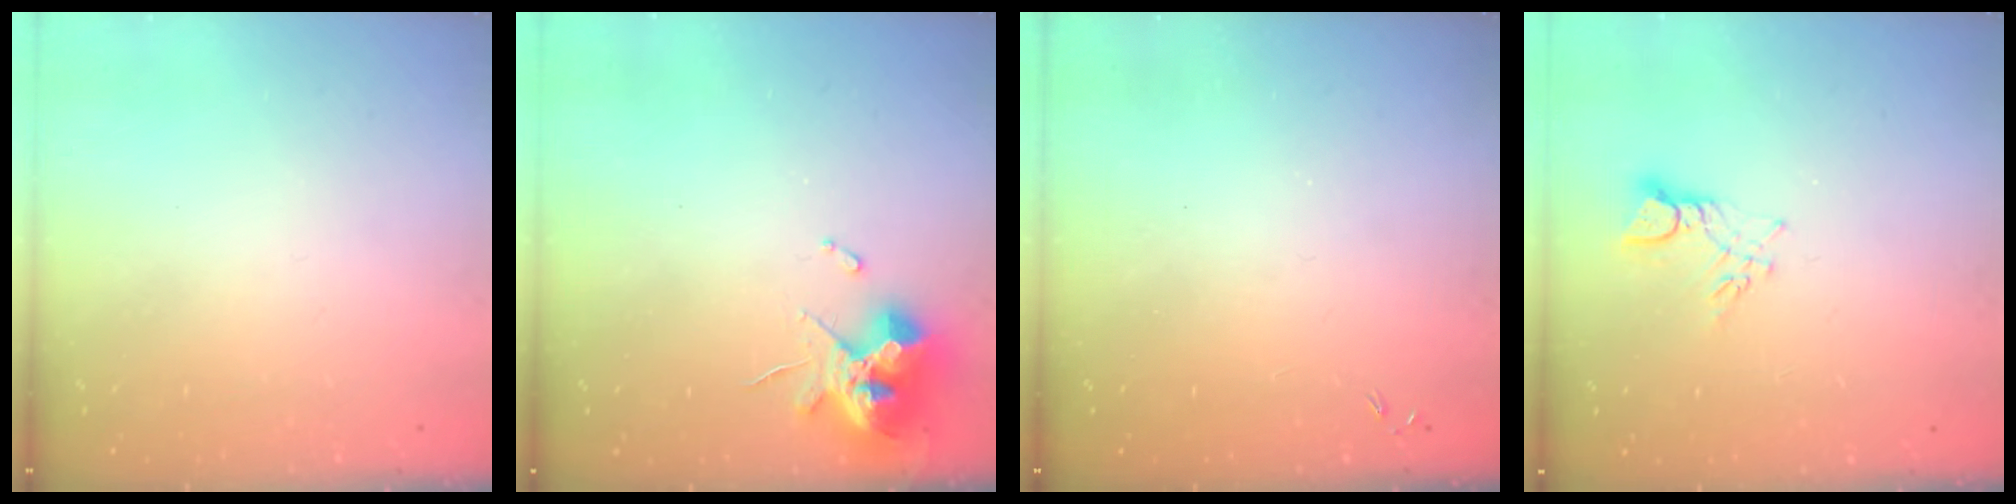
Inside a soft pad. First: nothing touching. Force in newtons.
{"total": 12.5, "press": 12.4, "slide": 1.4}
{"total": 0.0}
{"total": 3.7, "press": 3.7, "slide": 0.3}